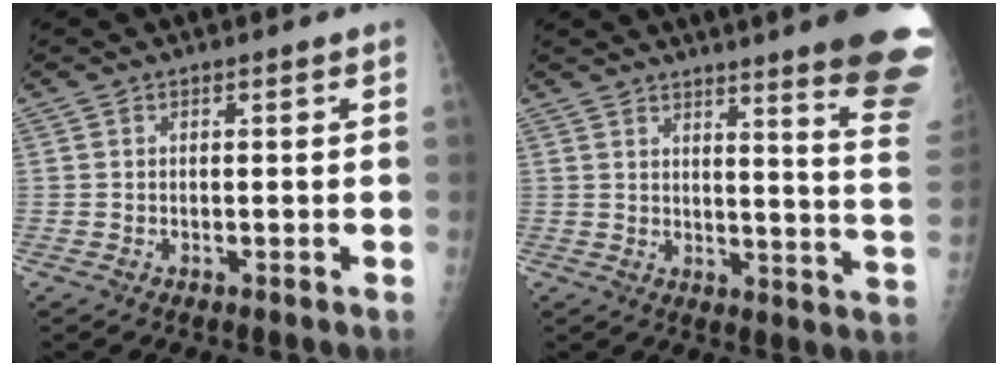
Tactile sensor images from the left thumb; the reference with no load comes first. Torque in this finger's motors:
{"motor_torque": [3.58, 1.42, 1.35, -1.42, 0.10]}